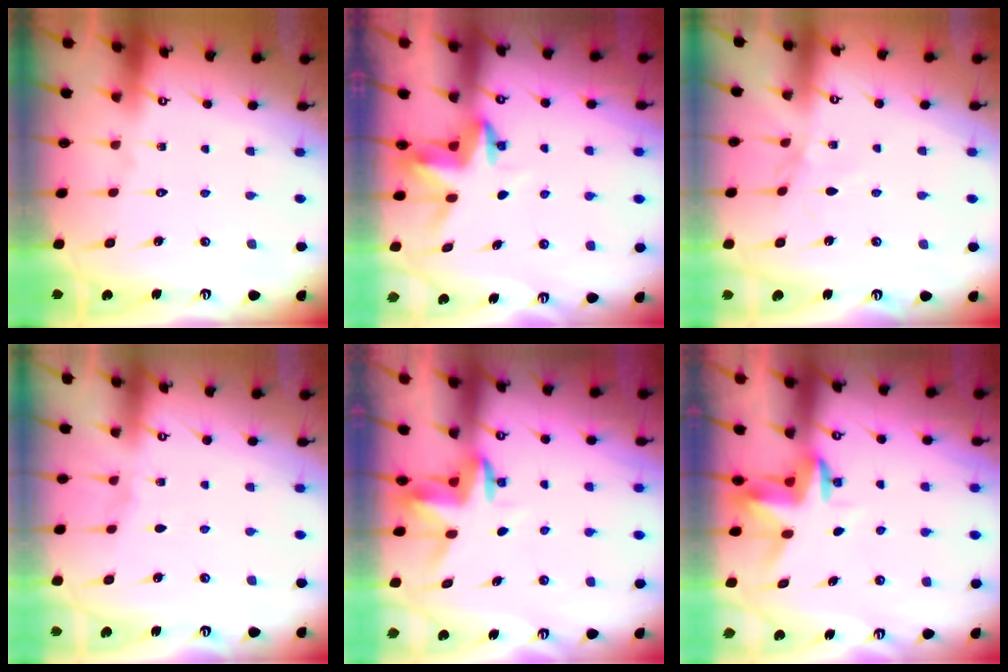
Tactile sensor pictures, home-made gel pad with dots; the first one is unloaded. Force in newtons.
{"total": 3.8, "press": 3.8, "slide": 0.3}
{"total": 2.1, "press": 2.0, "slide": 0.4}
{"total": 2.2, "press": 2.2, "slide": 0.3}
{"total": 3.4, "press": 3.4, "slide": 0.2}
{"total": 3.7, "press": 3.7, "slide": 0.2}